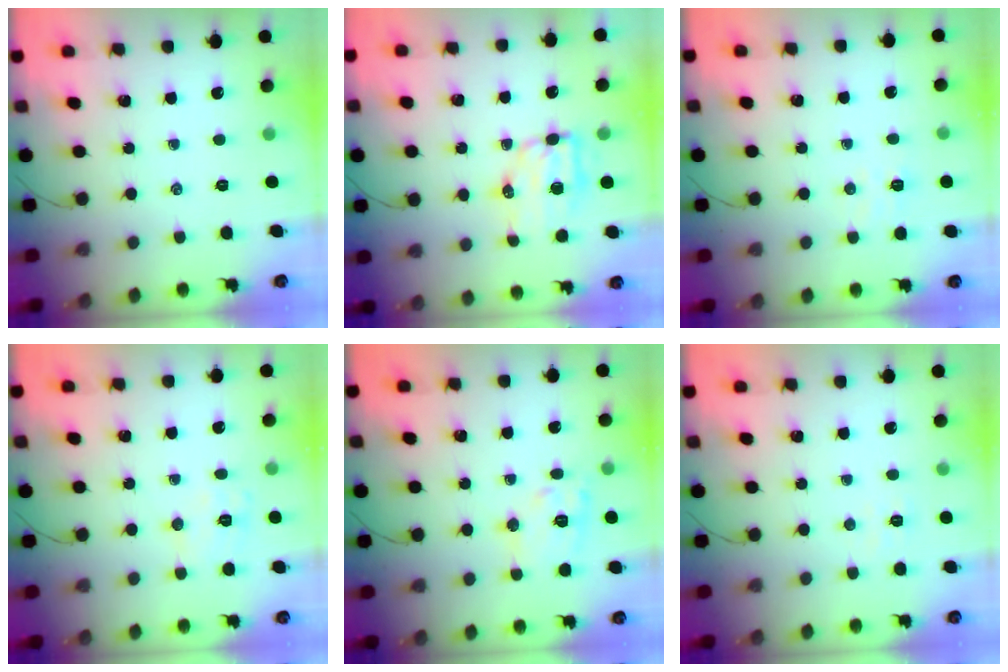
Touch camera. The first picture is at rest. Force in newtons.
{"total": 7.4, "press": 7.3, "slide": 0.7}
{"total": 4.6, "press": 4.4, "slide": 1.2}
{"total": 6.8, "press": 6.8, "slide": 1.0}
{"total": 10.6, "press": 10.6, "slide": 0.9}
{"total": 2.5, "press": 2.4, "slide": 0.7}